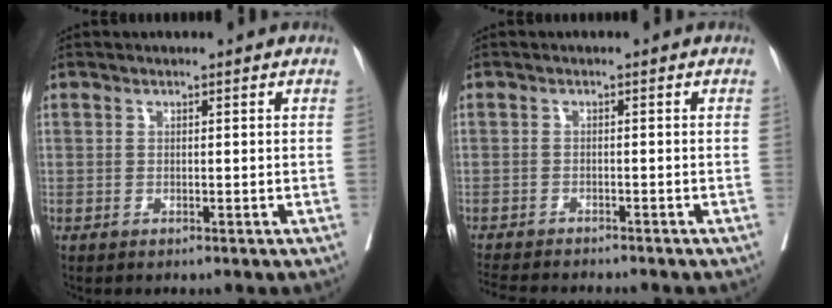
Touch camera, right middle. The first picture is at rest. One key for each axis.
{"total": 8.7, "fx": -8.0, "fy": 1.1, "fz": 3.2, "tx": -0.045, "ty": -0.012, "tz": -0.116}